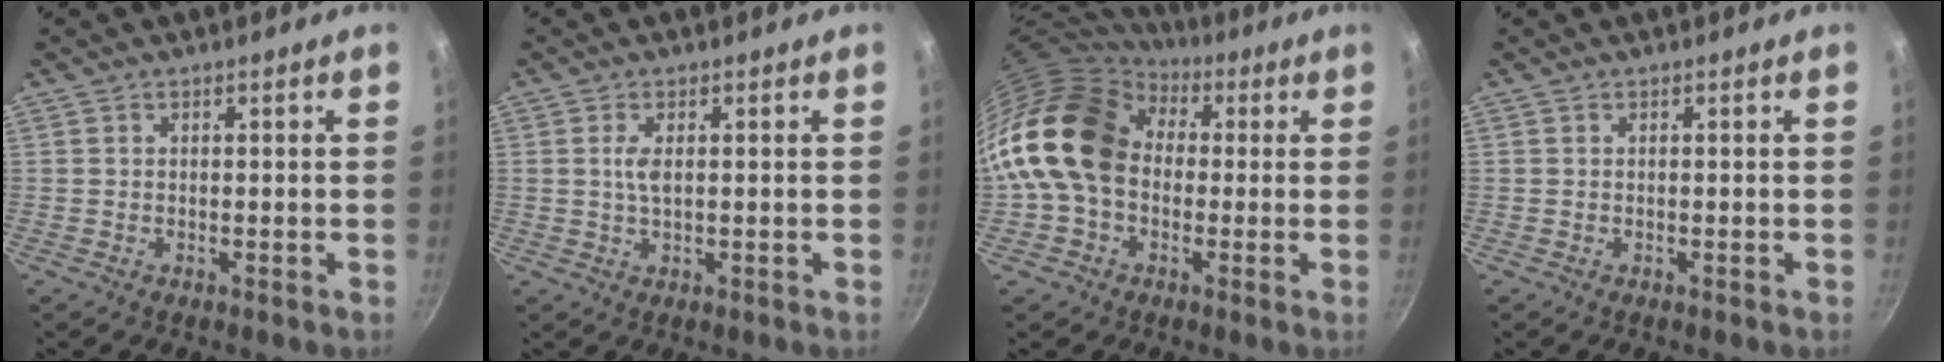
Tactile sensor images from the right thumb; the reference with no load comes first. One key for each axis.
{"total": 2.8, "fx": 0.6, "fy": 1.2, "fz": 2.4, "tx": -0.047, "ty": -0.001, "tz": 0.012}
{"total": 18.5, "fx": 1.6, "fy": 14.0, "fz": 11.9, "tx": -0.207, "ty": 0.037, "tz": 0.015}
{"total": 0.0}